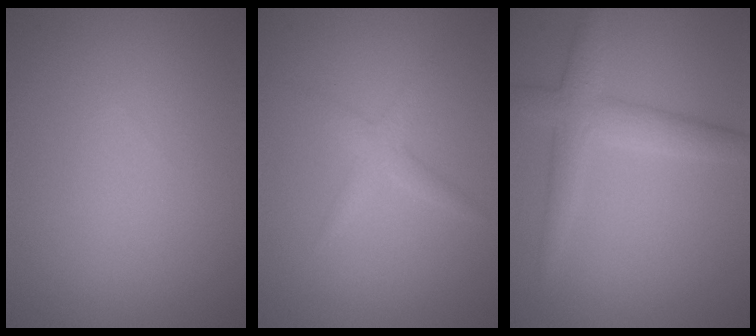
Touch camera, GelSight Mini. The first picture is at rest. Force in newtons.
{"total": 1.6, "press": 1.6, "slide": 0.1}
{"total": 3.6, "press": 3.6, "slide": 0.1}